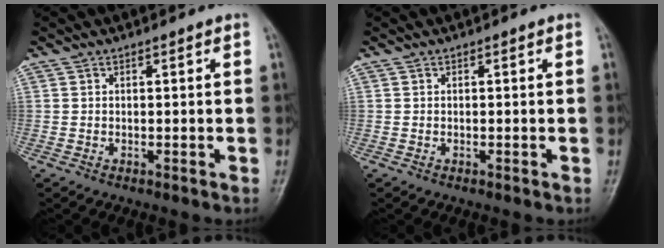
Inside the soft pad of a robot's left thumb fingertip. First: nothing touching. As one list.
[{"total": 0.0}]